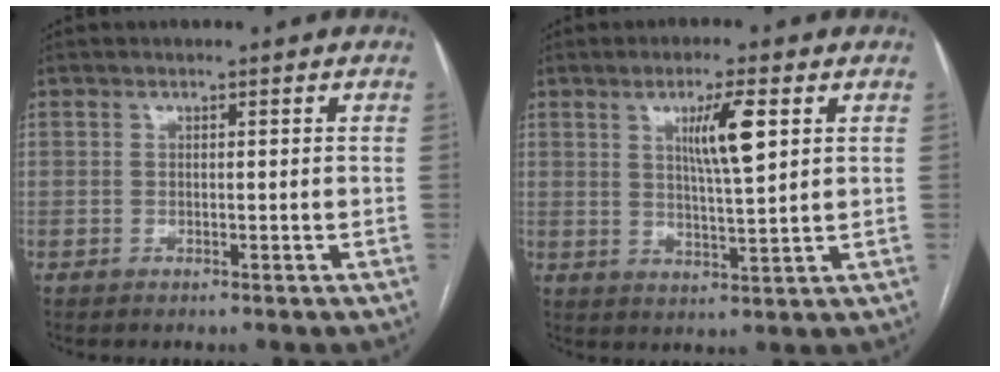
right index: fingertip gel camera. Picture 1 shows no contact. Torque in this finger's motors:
{"motor_torque": [0.70, 0.63, 0.52, 0.11]}